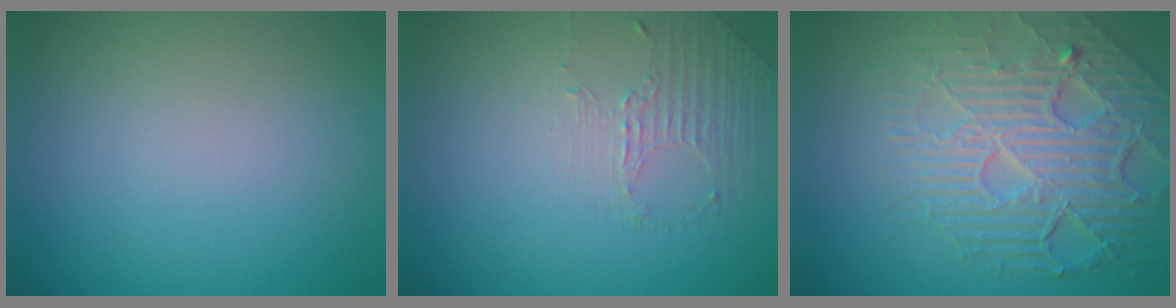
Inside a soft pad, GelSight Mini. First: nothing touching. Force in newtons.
{"total": 1.4, "press": 0.6, "slide": 1.2}
{"total": 8.0, "press": 5.6, "slide": 5.7}